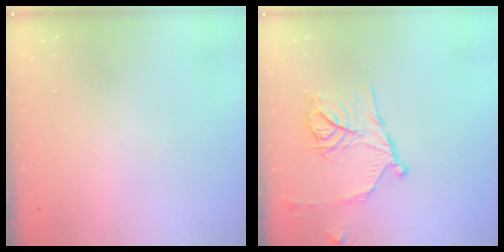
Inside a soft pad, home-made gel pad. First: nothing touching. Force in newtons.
{"total": 15.4, "press": 15.3, "slide": 1.5}